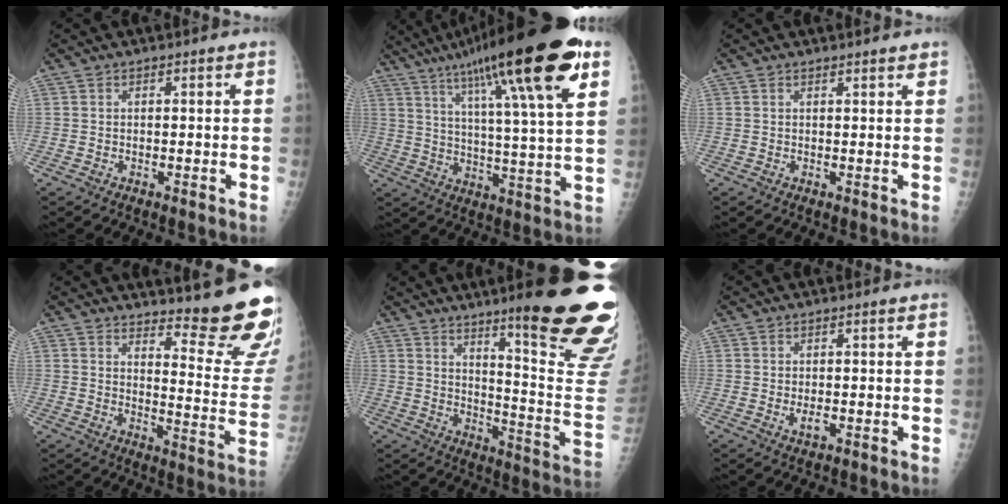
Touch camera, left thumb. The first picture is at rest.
{"total": 25.0, "force": [13.6, 3.5, 20.7], "torque": [-0.323, -0.025, 0.210]}
{"total": 1.5, "force": [1.3, 0.1, 0.7], "torque": [-0.003, -0.003, 0.017]}
{"total": 16.6, "force": [13.9, 2.1, 8.8], "torque": [-0.089, -0.162, 0.172]}
{"total": 25.0, "force": [15.8, 3.0, 19.2], "torque": [-0.205, -0.100, 0.217]}
{"total": 2.0, "force": [-0.4, 0.9, 1.7], "torque": [-0.028, 0.000, 0.000]}